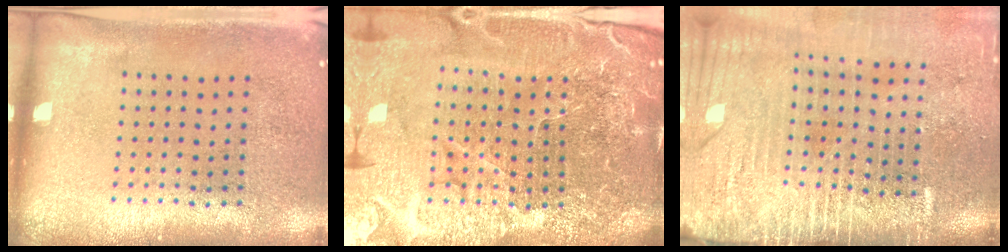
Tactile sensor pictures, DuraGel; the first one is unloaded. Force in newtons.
{"total": 6.4, "press": 5.7, "slide": 2.9}
{"total": 4.3, "press": 3.6, "slide": 2.3}